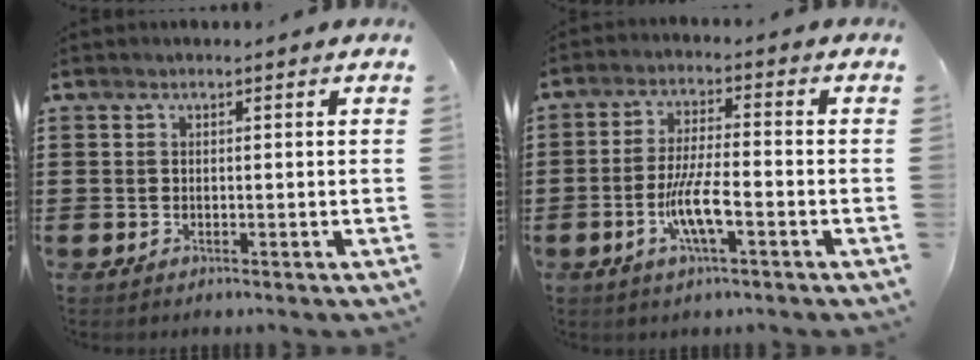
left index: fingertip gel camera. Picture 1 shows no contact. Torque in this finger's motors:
{"motor_torque": [1.56, 0.58, 0.63, 0.21]}